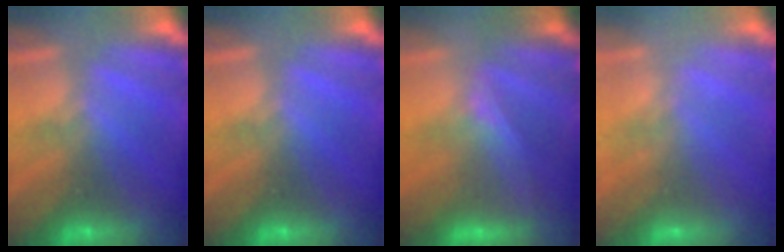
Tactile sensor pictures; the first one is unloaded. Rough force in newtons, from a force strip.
{"total": 0.0}
{"total": 2.1}
{"total": 2.3}